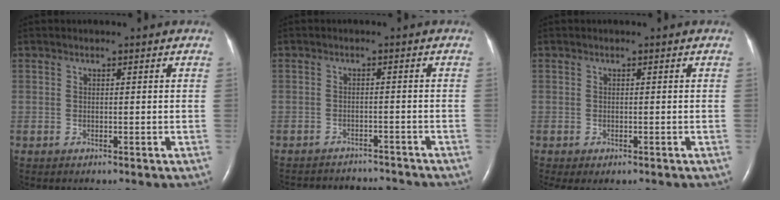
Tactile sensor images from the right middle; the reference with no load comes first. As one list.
[{"total": 10.1, "force": [-9.8, 2.0, 1.8], "torque": [-0.036, 0.007, -0.122]}, {"total": 2.2, "force": [-1.5, 1.0, 1.2], "torque": [-0.017, -0.005, -0.018]}]